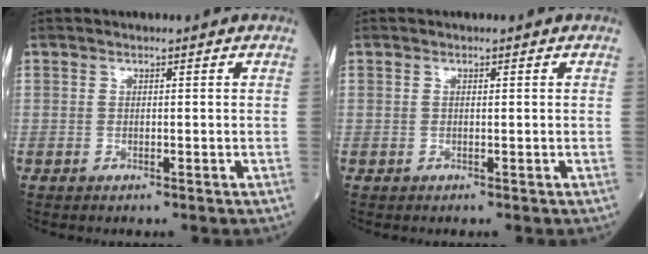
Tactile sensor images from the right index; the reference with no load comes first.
{"total": 0.5, "force": [0.2, 0.2, 0.5], "torque": [-0.011, -0.001, 0.004]}